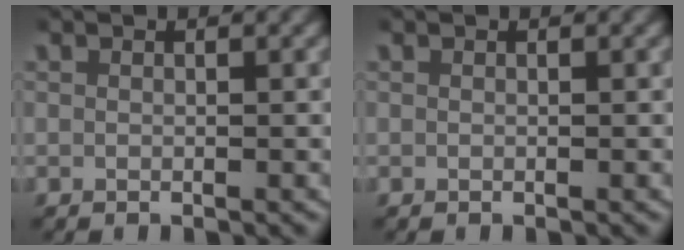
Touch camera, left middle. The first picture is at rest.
{"total": 0.0}